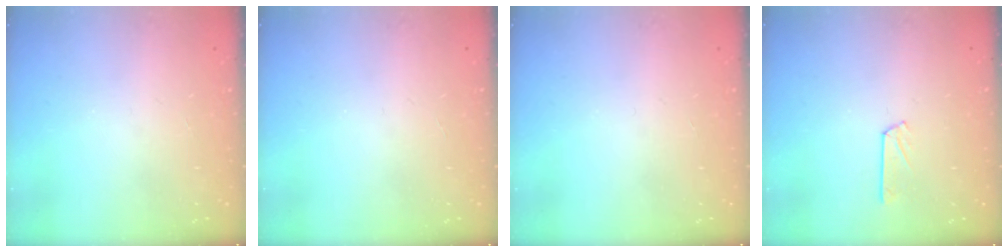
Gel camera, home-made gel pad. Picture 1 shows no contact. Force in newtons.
{"total": 0.0}
{"total": 0.0}
{"total": 3.9, "press": 3.9, "slide": 0.5}